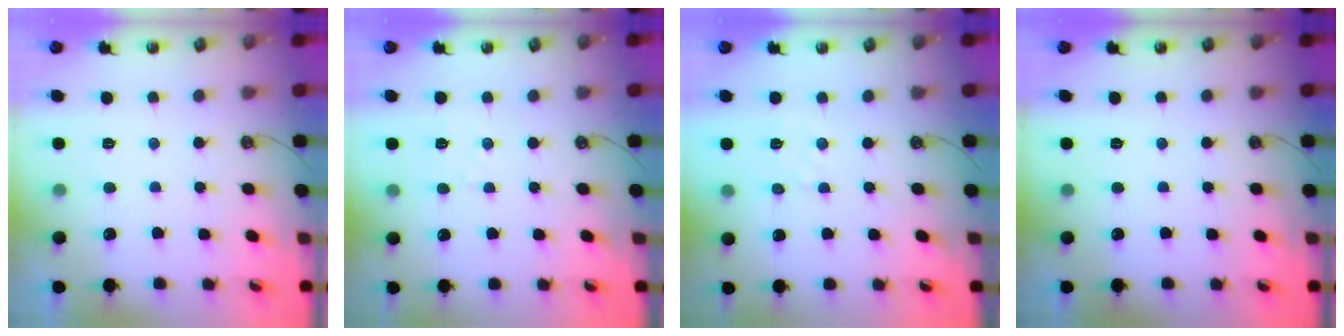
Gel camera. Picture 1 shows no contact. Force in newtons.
{"total": 4.2, "press": 4.2, "slide": 0.5}
{"total": 3.1, "press": 3.0, "slide": 0.6}
{"total": 0.0}